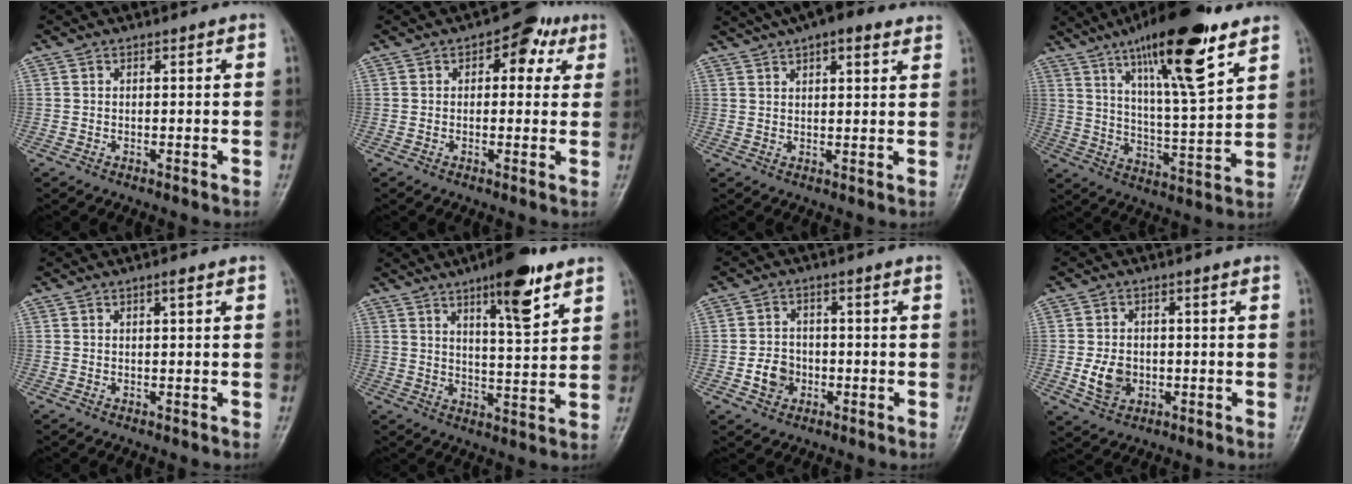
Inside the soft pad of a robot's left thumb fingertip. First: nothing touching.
{"total": 6.3, "force": [2.4, 4.0, 4.2], "torque": [-0.012, 0.002, 0.019]}
{"total": 11.2, "force": [7.7, 4.0, 7.0], "torque": [-0.087, 0.012, 0.114]}
{"total": 19.5, "force": [11.6, 3.9, 15.2], "torque": [-0.231, -0.049, 0.194]}
{"total": 1.1, "force": [0.6, 0.1, 0.9], "torque": [-0.014, 0.000, 0.007]}
{"total": 11.6, "force": [7.0, 2.9, 8.8], "torque": [-0.116, -0.040, 0.105]}
{"total": 4.7, "force": [-1.3, 4.1, 1.9], "torque": [-0.012, 0.010, -0.024]}
{"total": 5.3, "force": [-0.9, 4.1, 3.2], "torque": [-0.048, 0.000, -0.011]}